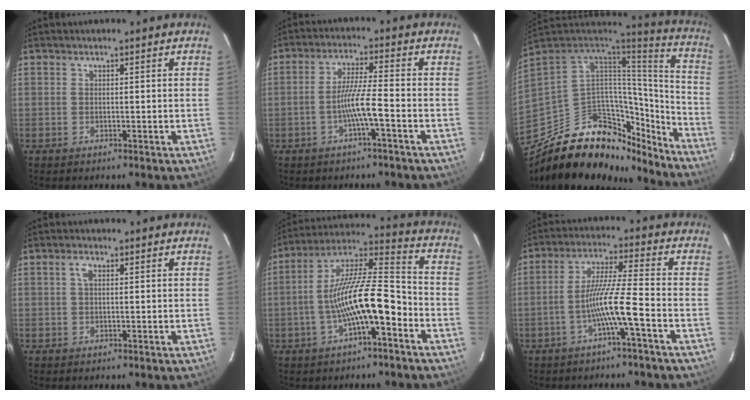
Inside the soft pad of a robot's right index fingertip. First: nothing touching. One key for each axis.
{"total": 5.6, "fx": -2.6, "fy": -0.6, "fz": 4.9, "tx": -0.098, "ty": 0.004, "tz": -0.048}
{"total": 29.0, "fx": -20.9, "fy": 14.8, "fz": 13.5, "tx": -0.234, "ty": 0.054, "tz": -0.298}
{"total": 1.6, "fx": 0.4, "fy": 0.8, "fz": 1.3, "tx": -0.029, "ty": 0.005, "tz": 0.006}
{"total": 14.6, "fx": -5.4, "fy": 3.1, "fz": 13.2, "tx": -0.241, "ty": 0.013, "tz": -0.097}
{"total": 8.0, "fx": -3.8, "fy": -1.2, "fz": 6.9, "tx": -0.142, "ty": 0.005, "tz": -0.070}